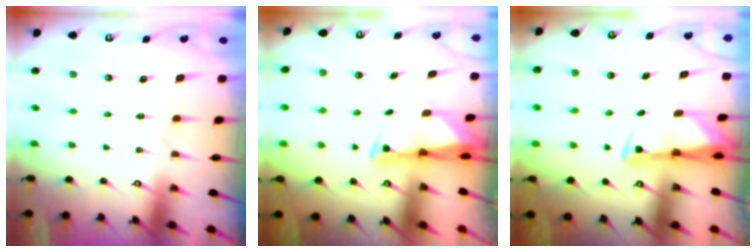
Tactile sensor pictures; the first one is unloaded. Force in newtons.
{"total": 2.5, "press": 2.4, "slide": 0.5}
{"total": 3.1, "press": 3.1, "slide": 0.4}